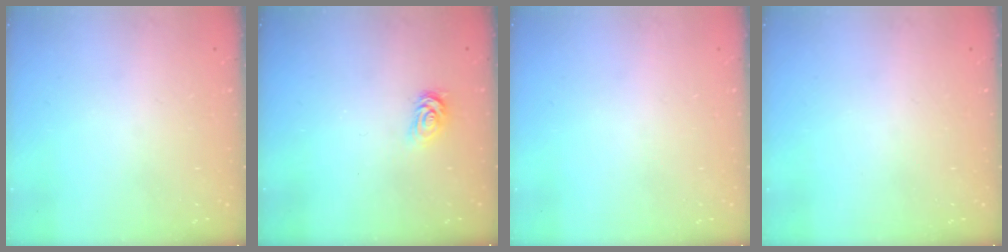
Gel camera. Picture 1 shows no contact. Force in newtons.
{"total": 2.6, "press": 2.6, "slide": 0.4}
{"total": 0.0}
{"total": 0.0}